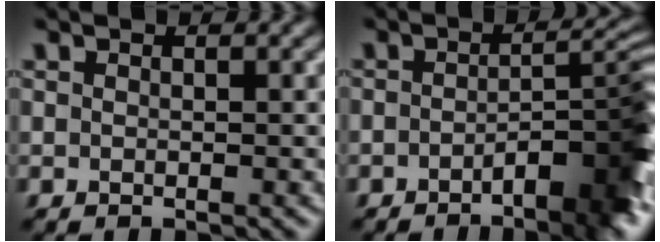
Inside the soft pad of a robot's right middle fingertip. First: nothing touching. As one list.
[{"total": 7.2, "force": [-3.6, 1.9, 5.9], "torque": [-0.071, 0.009, -0.054]}]